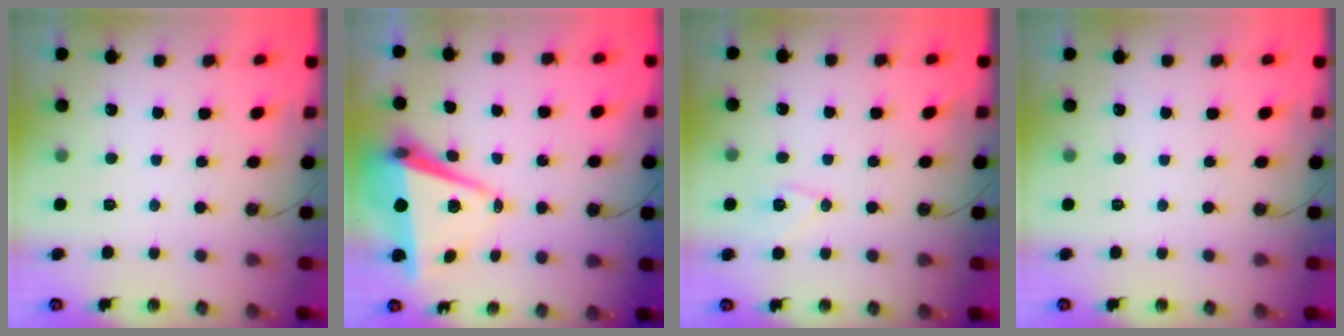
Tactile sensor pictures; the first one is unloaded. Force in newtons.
{"total": 9.1, "press": 8.2, "slide": 4.0}
{"total": 8.5, "press": 8.5, "slide": 0.5}
{"total": 0.0}